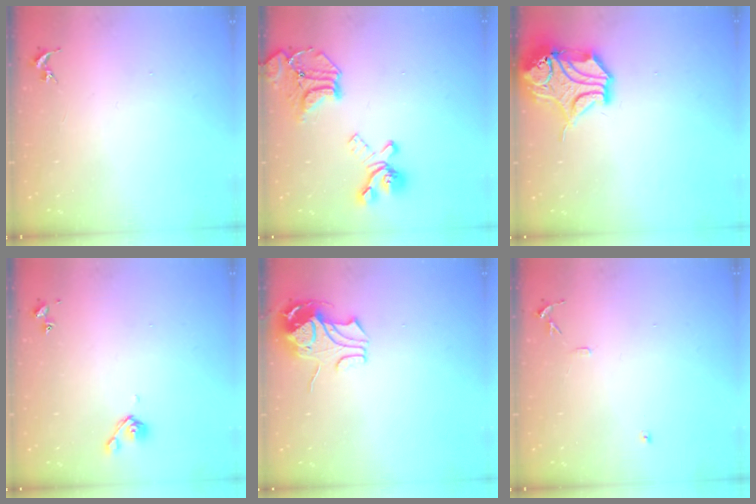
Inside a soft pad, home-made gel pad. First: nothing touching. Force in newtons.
{"total": 19.2, "press": 19.1, "slide": 1.9}
{"total": 17.3, "press": 17.2, "slide": 2.1}
{"total": 4.9, "press": 4.8, "slide": 0.9}
{"total": 10.1, "press": 10.1, "slide": 0.8}
{"total": 6.1, "press": 6.0, "slide": 0.6}